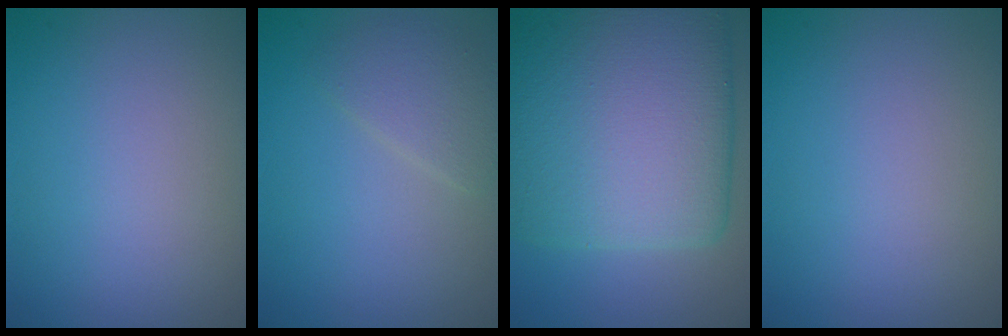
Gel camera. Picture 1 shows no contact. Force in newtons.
{"total": 2.2, "press": 2.2, "slide": 0.1}
{"total": 15.7, "press": 15.7, "slide": 0.3}
{"total": 0.0}